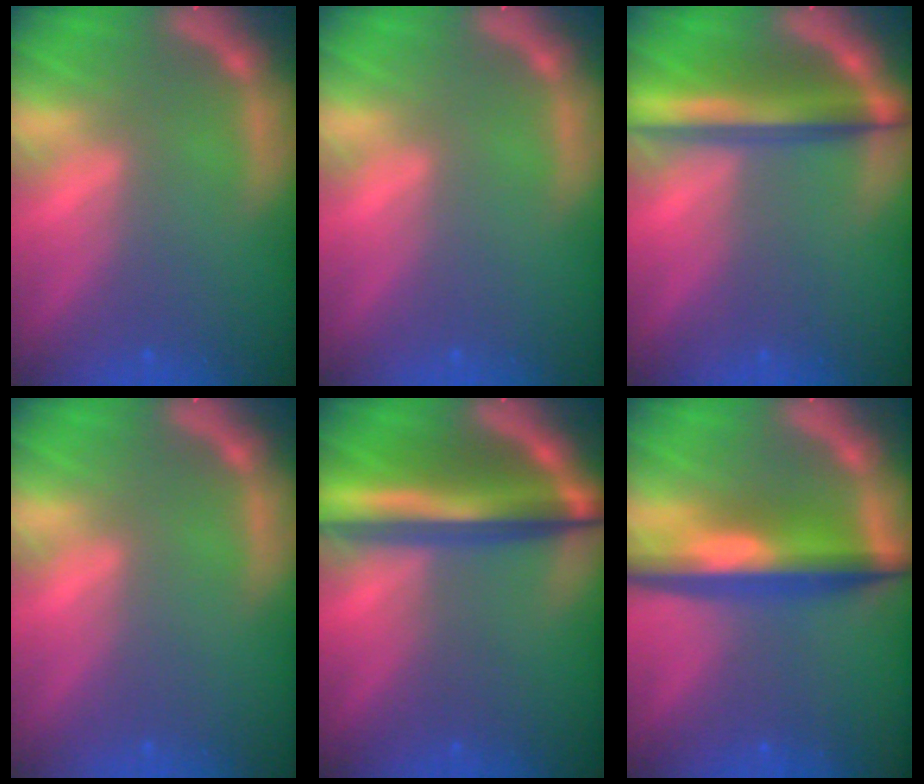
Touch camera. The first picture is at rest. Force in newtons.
{"total": 0.0}
{"total": 6.5}
{"total": 0.0}
{"total": 9.1}
{"total": 7.1}